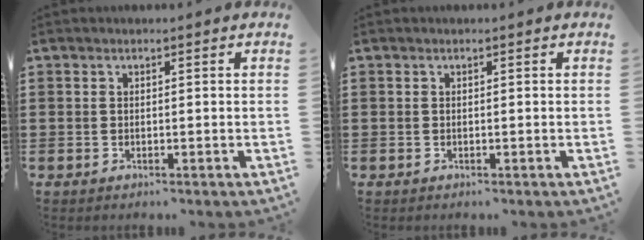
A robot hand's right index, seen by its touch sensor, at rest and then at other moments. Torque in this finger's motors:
{"motor_torque": [-0.05, 0.04, 0.00, 0.00]}